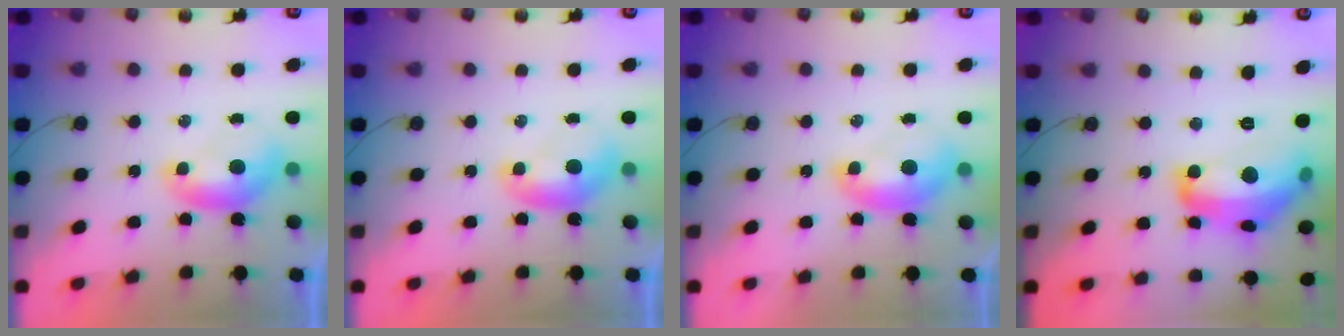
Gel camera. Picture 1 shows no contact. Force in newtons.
{"total": 0.0}
{"total": 2.0, "press": 2.0, "slide": 0.5}
{"total": 14.5, "press": 14.5, "slide": 0.8}